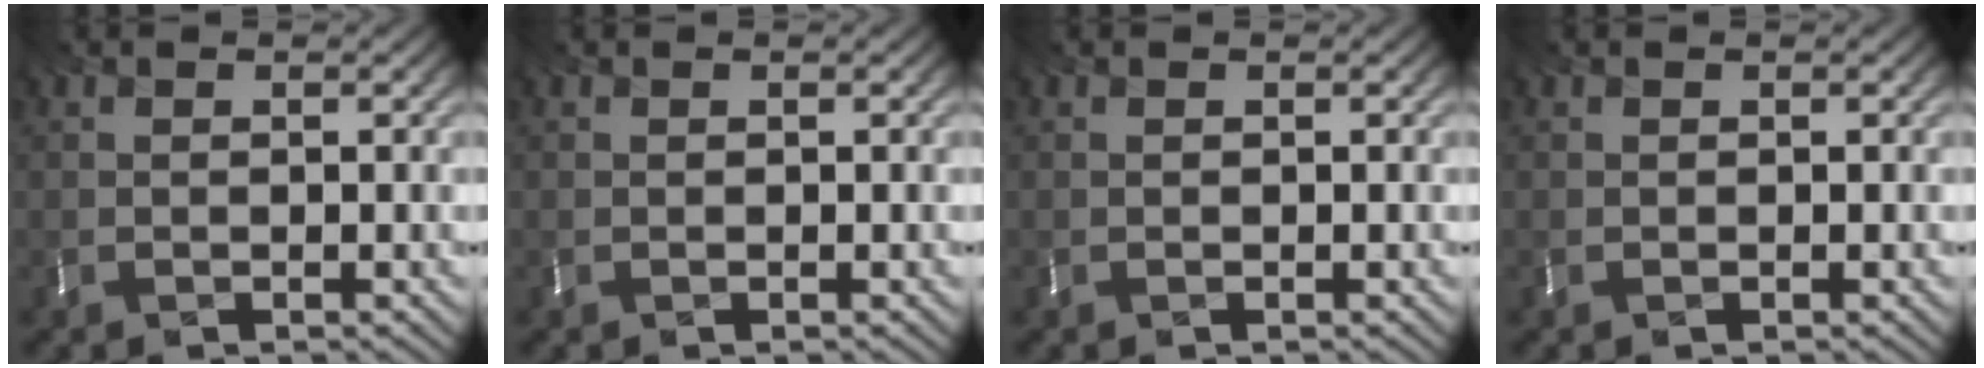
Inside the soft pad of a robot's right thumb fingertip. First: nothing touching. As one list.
[{"total": 0.0}, {"total": 0.0}, {"total": 0.0}]